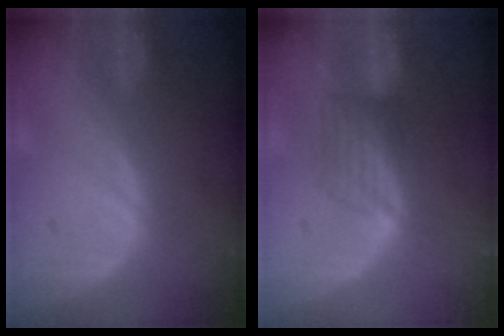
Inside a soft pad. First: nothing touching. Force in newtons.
{"total": 4.1, "press": 3.8, "slide": 1.3}